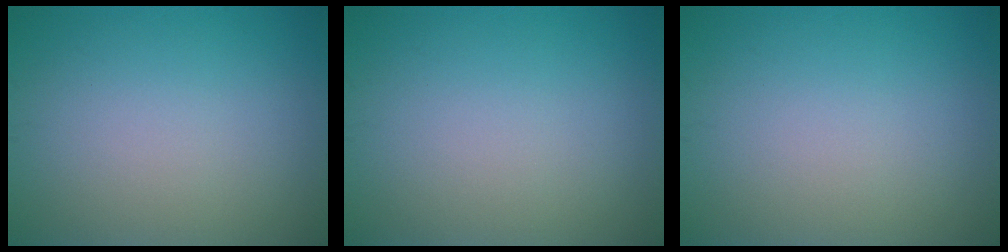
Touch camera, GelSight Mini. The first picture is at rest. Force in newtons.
{"total": 0.0}
{"total": 0.0}